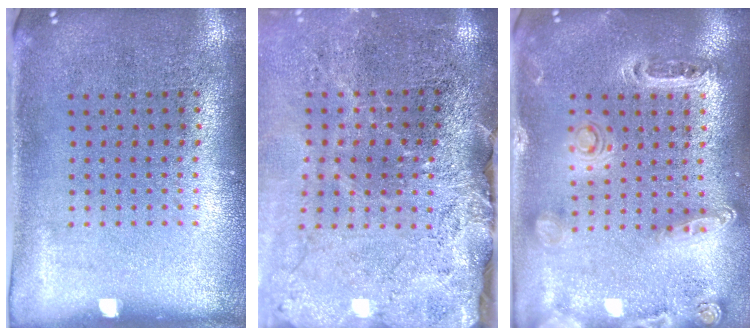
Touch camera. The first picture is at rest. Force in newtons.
{"total": 3.9, "press": 3.1, "slide": 2.4}
{"total": 1.4, "press": 1.3, "slide": 0.3}